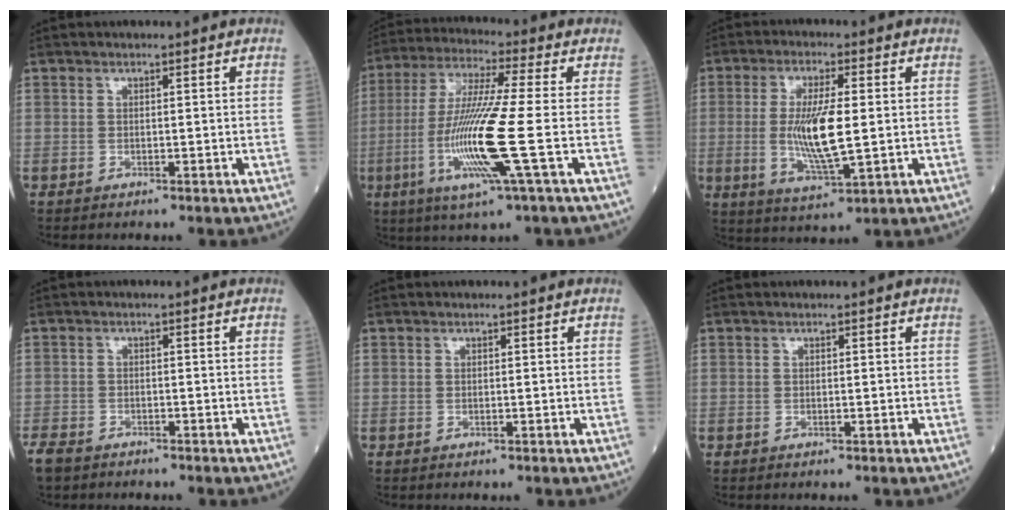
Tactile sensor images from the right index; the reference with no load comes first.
{"total": 14.5, "force": [-3.3, -1.1, 14.0], "torque": [-0.292, -0.019, -0.073]}
{"total": 9.9, "force": [-0.2, 1.2, 9.8], "torque": [-0.201, -0.013, -0.002]}
{"total": 3.8, "force": [-3.2, 1.6, 1.4], "torque": [-0.032, -0.007, -0.053]}
{"total": 0.0}
{"total": 0.0}